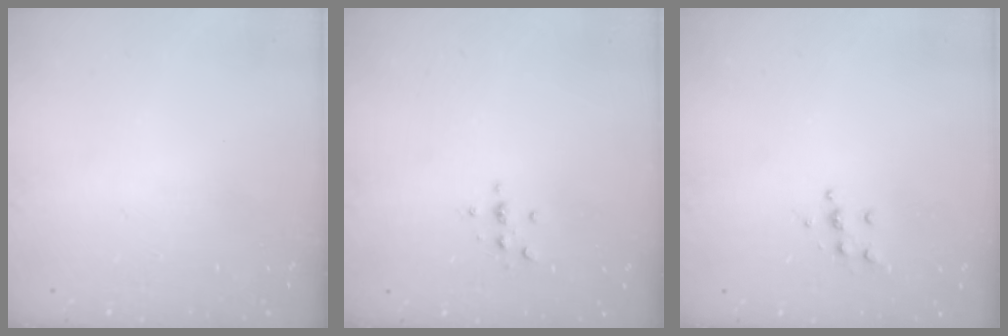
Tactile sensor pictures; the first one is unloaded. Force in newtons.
{"total": 2.3, "press": 2.3, "slide": 0.2}
{"total": 5.4, "press": 5.3, "slide": 0.4}